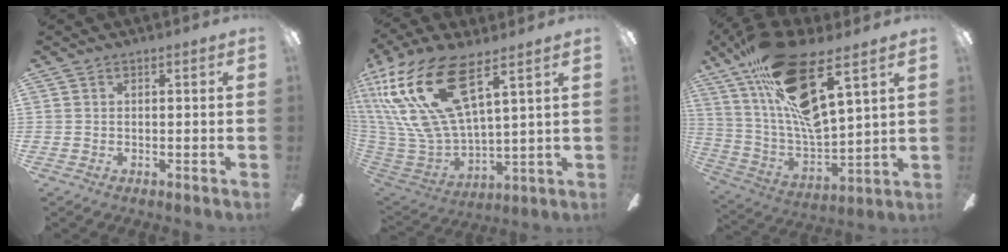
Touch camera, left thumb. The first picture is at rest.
{"total": 25.9, "force": [13.4, 10.5, 19.6], "torque": [-0.433, -0.074, 0.238]}
{"total": 23.0, "force": [13.3, 6.7, 17.5], "torque": [-0.336, -0.076, 0.226]}